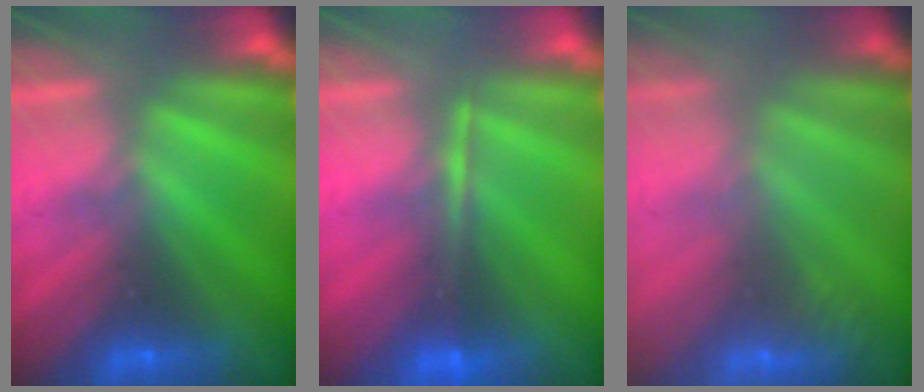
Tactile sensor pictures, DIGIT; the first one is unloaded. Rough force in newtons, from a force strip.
{"total": 1.6}
{"total": 2.4}